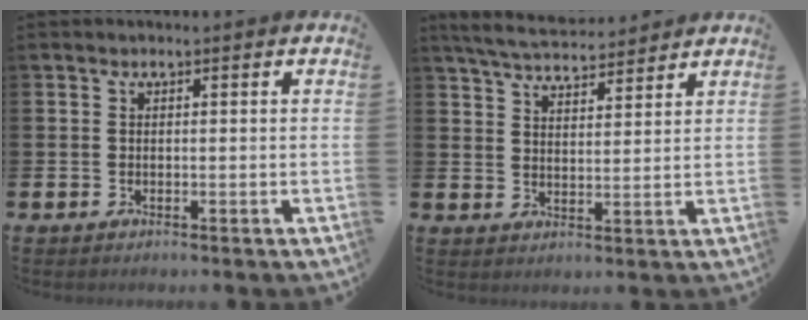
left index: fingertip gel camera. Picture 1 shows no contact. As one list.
[{"total": 5.6, "force": [5.4, 0.8, 1.2], "torque": [-0.045, -0.024, 0.099]}]